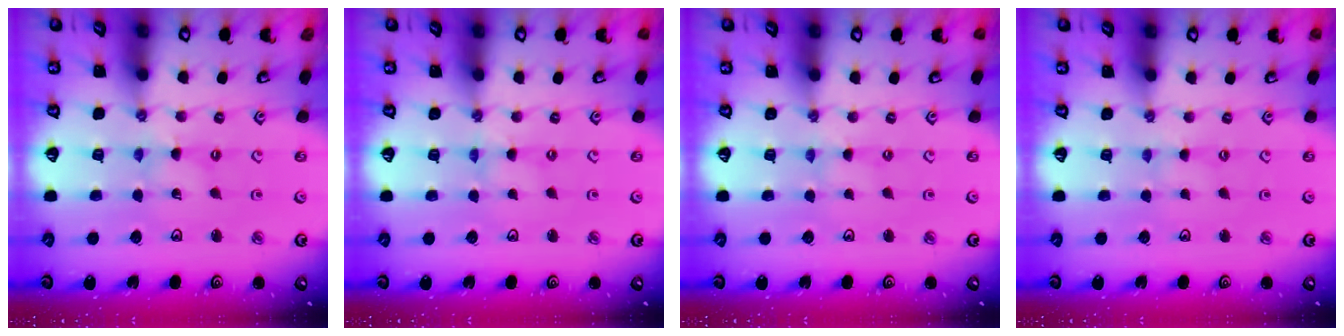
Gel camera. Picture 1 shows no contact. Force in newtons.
{"total": 0.0}
{"total": 0.0}
{"total": 0.8, "press": 0.8, "slide": 0.2}